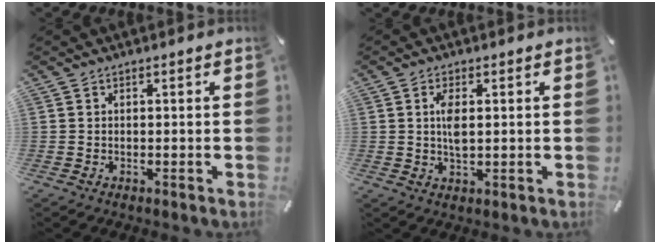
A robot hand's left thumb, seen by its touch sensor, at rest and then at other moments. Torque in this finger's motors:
{"motor_torque": [0.91, 0.78, 0.65, -0.23, 0.01]}